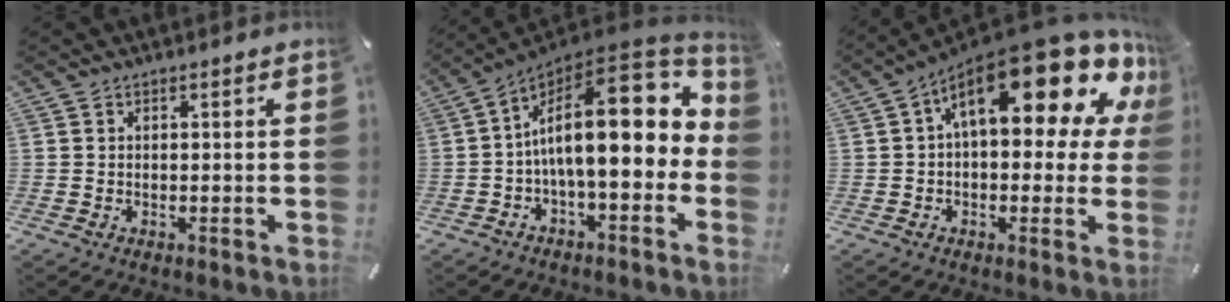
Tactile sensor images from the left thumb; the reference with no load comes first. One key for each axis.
{"total": 21.2, "fx": 2.6, "fy": 8.3, "fz": 19.3, "tx": -0.324, "ty": -0.035, "tz": 0.042}
{"total": 21.5, "fx": 10.0, "fy": 8.7, "fz": 16.9, "tx": -0.245, "ty": -0.071, "tz": 0.165}